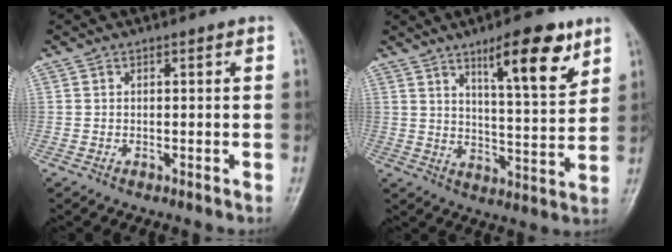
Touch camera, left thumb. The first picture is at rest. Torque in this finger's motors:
{"motor_torque": [0.11, 0.00, -0.59, -0.19, 0.02]}